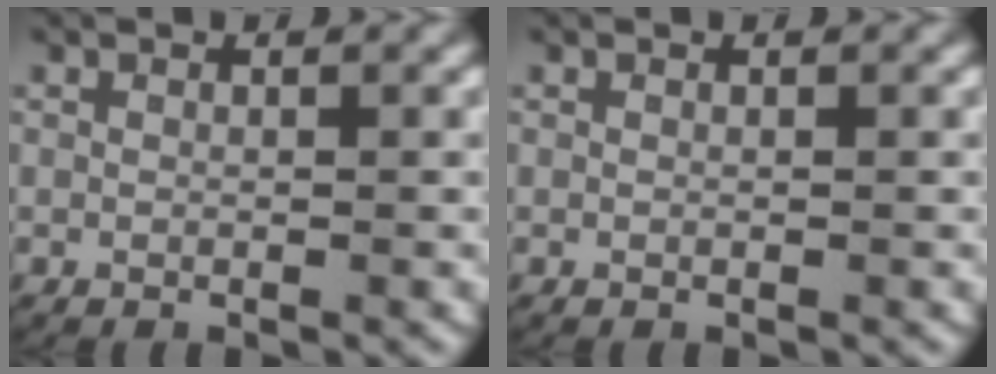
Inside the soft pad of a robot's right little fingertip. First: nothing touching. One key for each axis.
{"total": 0.0}